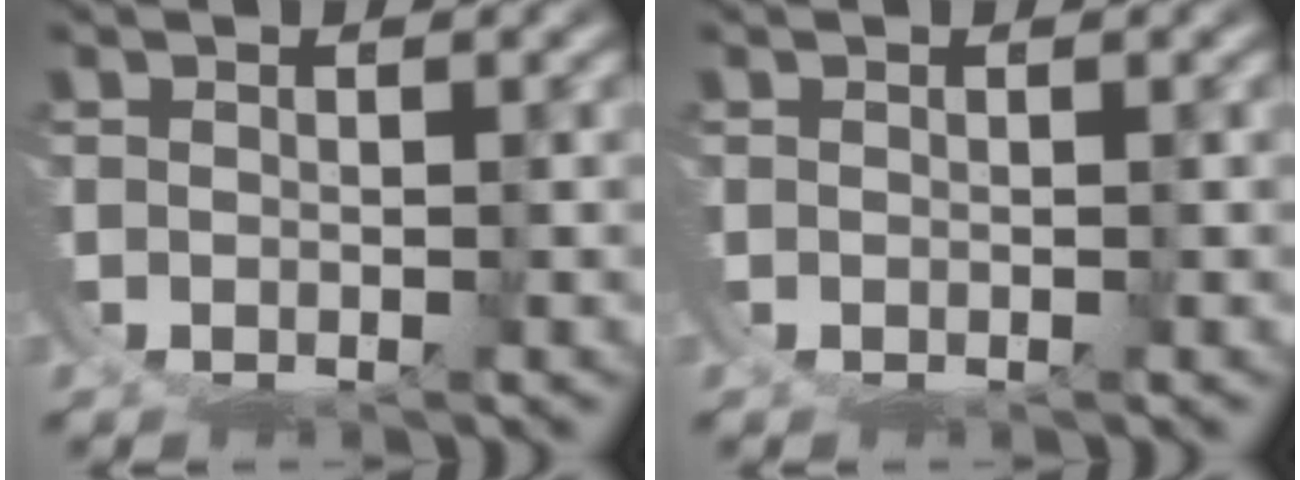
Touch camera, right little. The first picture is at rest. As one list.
[{"total": 0.0}]